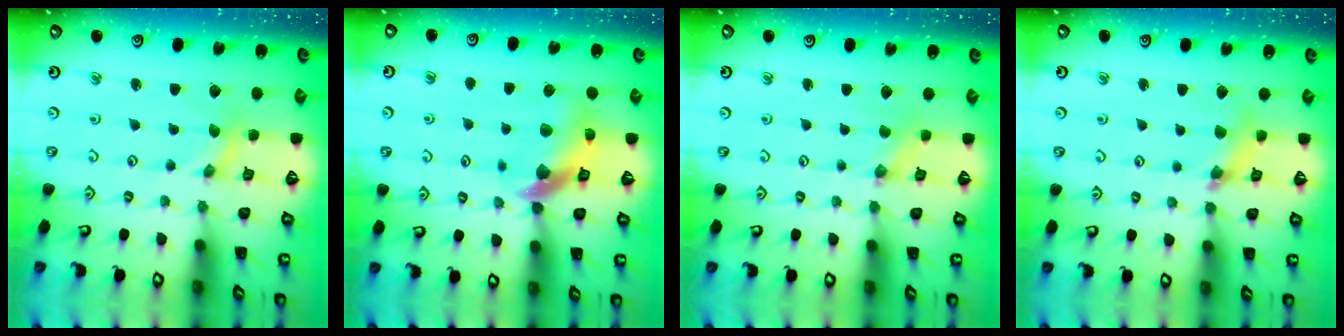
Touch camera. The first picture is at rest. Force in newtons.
{"total": 11.4, "press": 11.2, "slide": 1.7}
{"total": 0.0}
{"total": 7.6, "press": 7.6, "slide": 0.9}